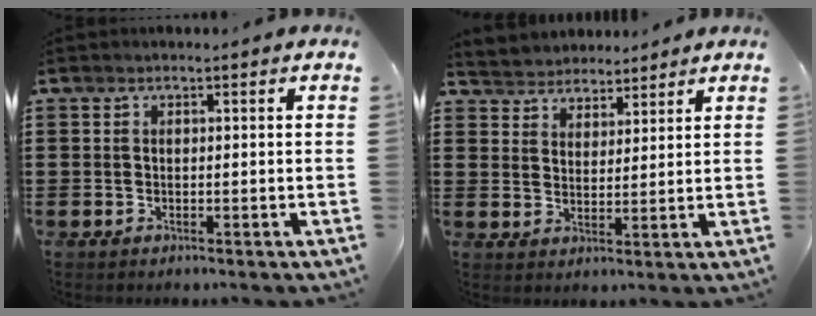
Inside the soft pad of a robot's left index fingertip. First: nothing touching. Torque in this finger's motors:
{"motor_torque": [2.14, 0.00, 0.42, 0.13]}